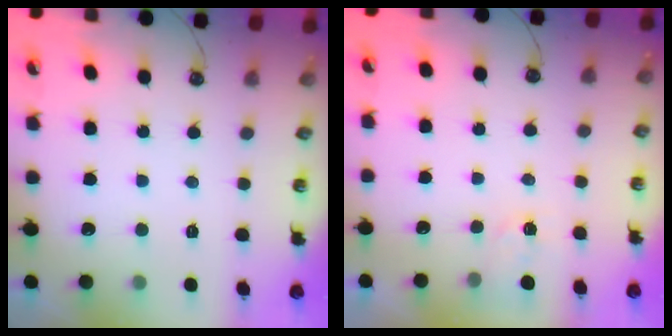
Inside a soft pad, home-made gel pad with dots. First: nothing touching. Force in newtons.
{"total": 2.7, "press": 2.6, "slide": 0.4}